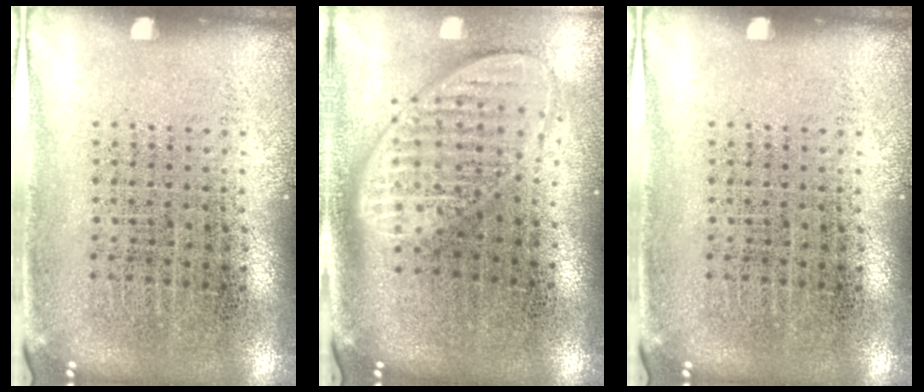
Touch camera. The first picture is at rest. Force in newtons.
{"total": 1.9, "press": 1.5, "slide": 1.1}
{"total": 0.0}